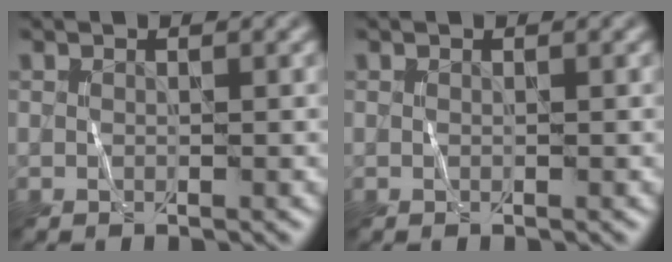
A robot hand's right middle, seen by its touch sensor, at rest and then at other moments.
{"total": 0.0}